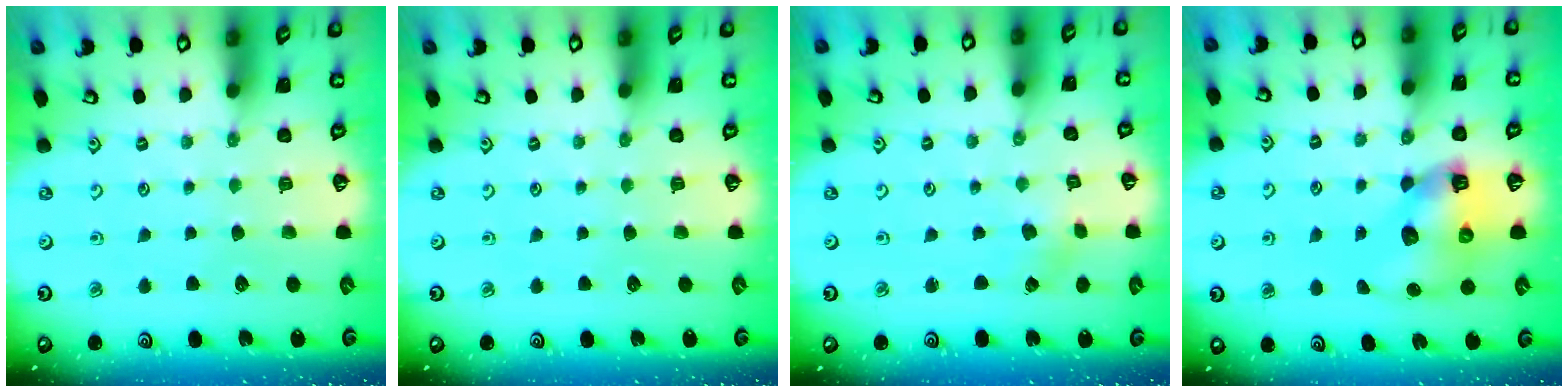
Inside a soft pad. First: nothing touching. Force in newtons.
{"total": 0.0}
{"total": 1.2, "press": 1.2, "slide": 0.1}
{"total": 10.6, "press": 10.5, "slide": 1.3}